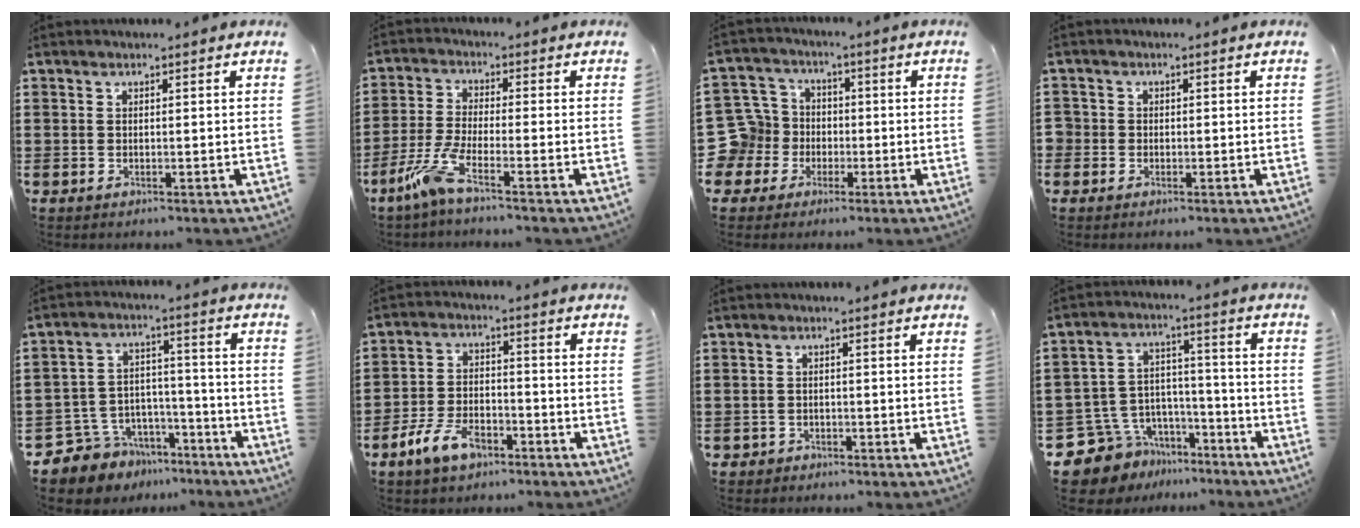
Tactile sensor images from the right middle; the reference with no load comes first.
{"total": 5.9, "force": [-3.8, 0.6, 4.5], "torque": [-0.123, -0.022, -0.079]}
{"total": 10.2, "force": [-1.1, 9.7, 2.6], "torque": [-0.127, 0.008, -0.021]}
{"total": 1.5, "force": [-0.4, 1.5, 0.1], "torque": [-0.007, 0.004, -0.010]}
{"total": 7.0, "force": [-6.2, 3.3, -0.3], "torque": [-0.021, 0.011, -0.125]}
{"total": 7.0, "force": [-4.8, 3.1, 4.0], "torque": [-0.097, 0.005, -0.094]}
{"total": 1.3, "force": [-1.1, 0.7, -0.1], "torque": [-0.003, 0.003, -0.026]}
{"total": 8.7, "force": [-7.4, 4.6, 0.4], "torque": [-0.040, 0.005, -0.144]}